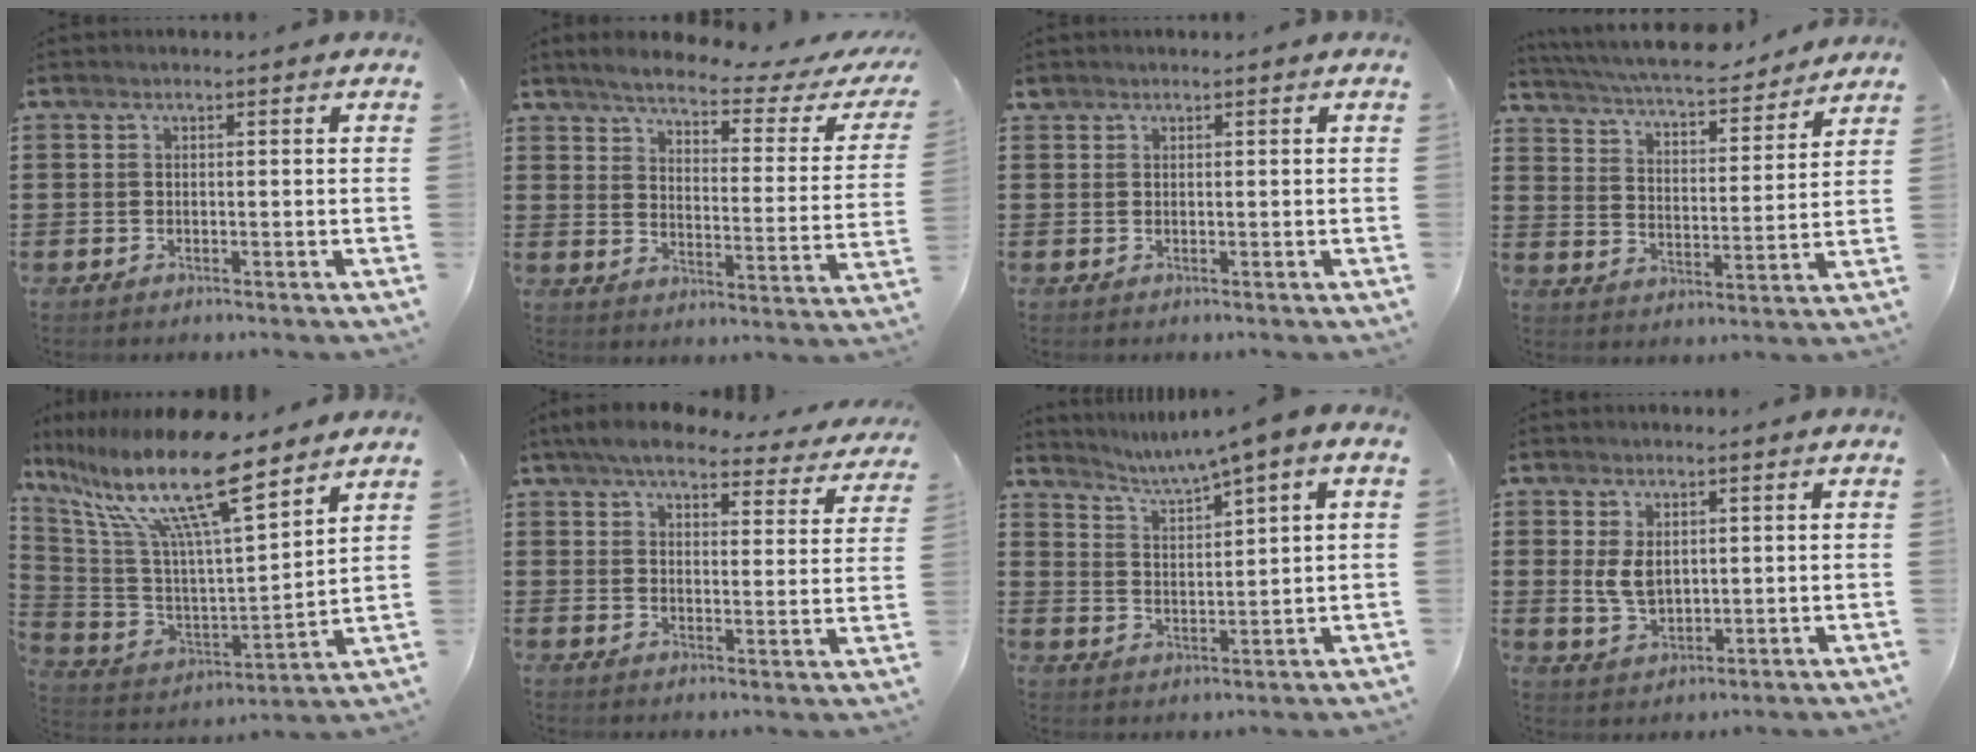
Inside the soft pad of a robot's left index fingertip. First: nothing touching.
{"total": 4.6, "force": [3.8, 0.3, 2.5], "torque": [-0.071, -0.022, 0.058]}
{"total": 0.6, "force": [0.4, 0.3, 0.1], "torque": [-0.005, 0.001, 0.009]}
{"total": 6.3, "force": [5.9, 0.1, 2.3], "torque": [-0.070, -0.039, 0.099]}
{"total": 16.5, "force": [10.9, 2.8, 12.0], "torque": [-0.273, -0.064, 0.175]}
{"total": 6.4, "force": [5.6, 1.3, 2.7], "torque": [-0.066, -0.023, 0.098]}
{"total": 3.7, "force": [2.8, -0.7, 2.3], "torque": [-0.057, -0.021, 0.040]}
{"total": 4.4, "force": [1.1, 2.7, 3.2], "torque": [-0.068, 0.000, 0.016]}